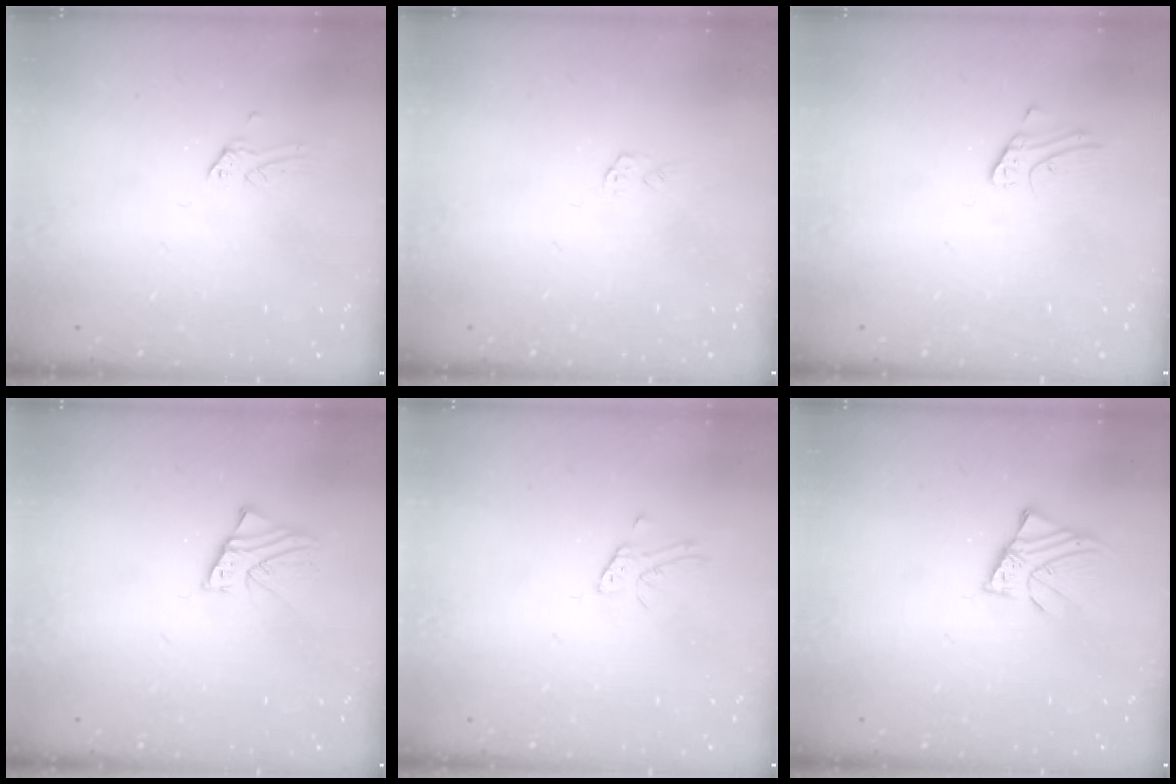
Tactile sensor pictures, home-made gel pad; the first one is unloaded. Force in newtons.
{"total": 4.3, "press": 4.3, "slide": 0.1}
{"total": 2.7, "press": 2.7, "slide": 0.3}
{"total": 2.3, "press": 2.3, "slide": 0.2}
{"total": 3.7, "press": 3.6, "slide": 0.3}
{"total": 3.1, "press": 3.1, "slide": 0.3}